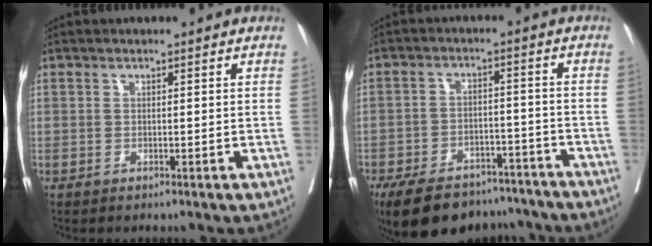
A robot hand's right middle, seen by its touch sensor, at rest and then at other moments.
{"total": 17.5, "force": [-14.3, 7.4, 6.9], "torque": [-0.145, -0.002, -0.204]}